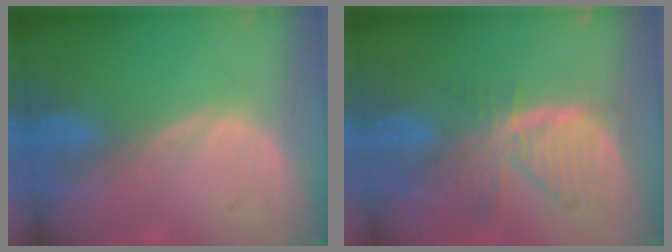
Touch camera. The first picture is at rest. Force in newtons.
{"total": 8.0, "press": 7.0, "slide": 3.9}